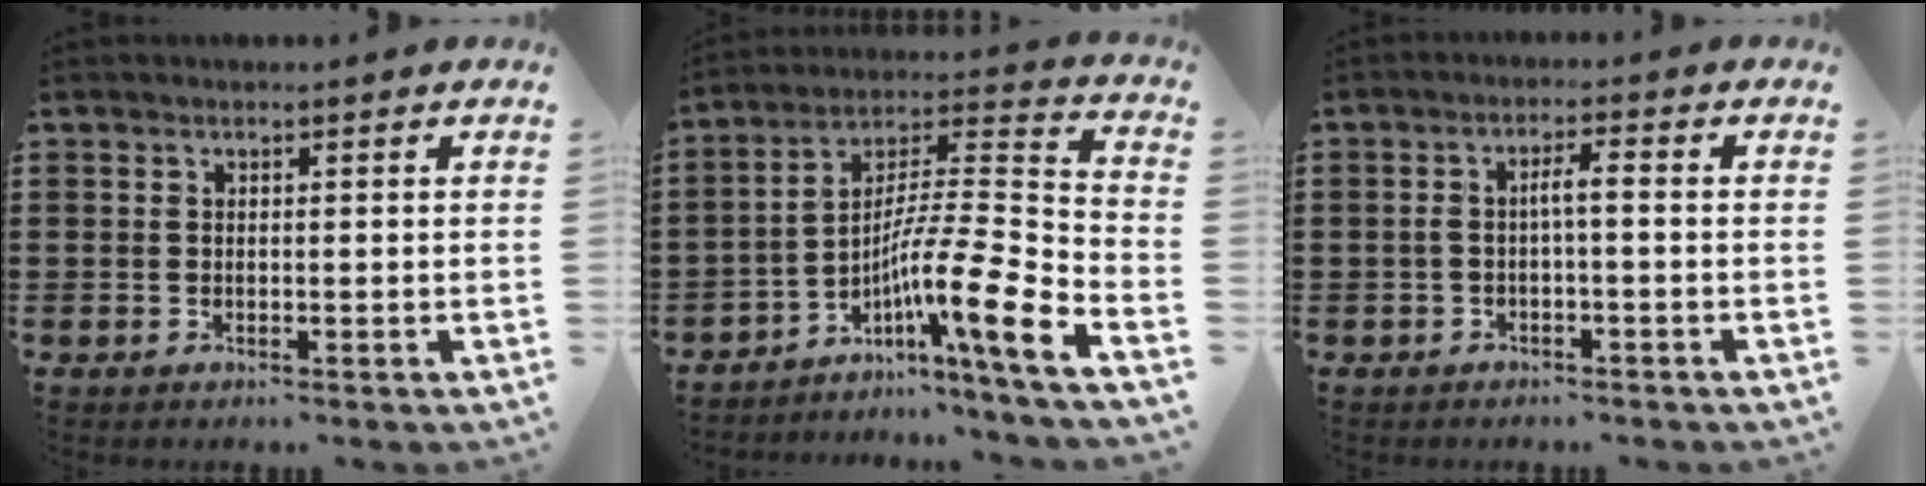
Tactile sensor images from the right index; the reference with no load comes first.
{"total": 11.6, "force": [-6.0, -0.2, 9.9], "torque": [-0.165, -0.029, -0.122]}
{"total": 3.0, "force": [-0.4, 0.4, 3.0], "torque": [-0.057, 0.007, -0.012]}